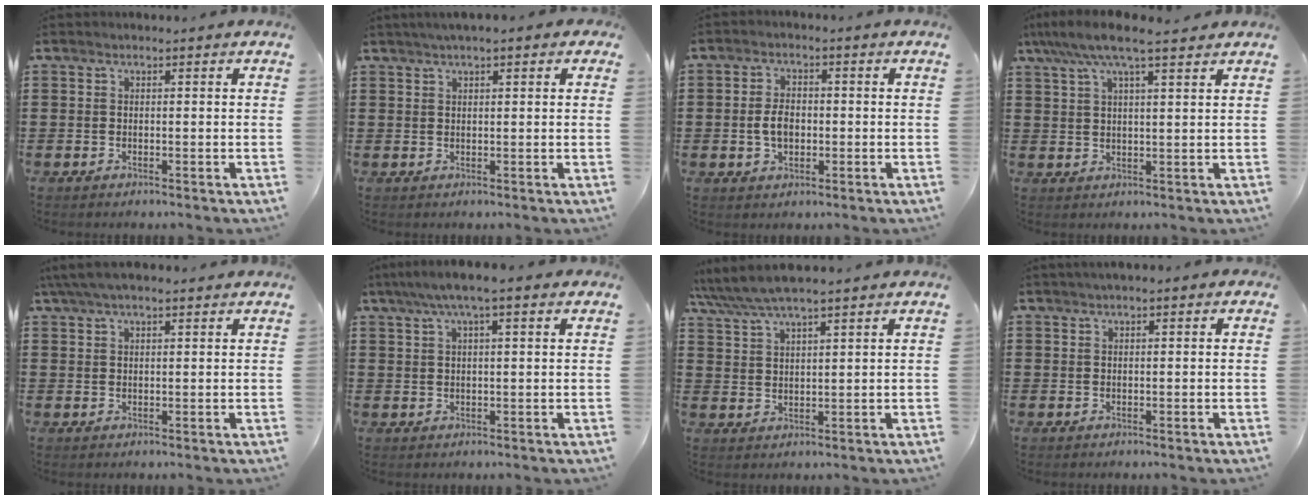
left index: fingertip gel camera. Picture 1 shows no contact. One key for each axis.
{"total": 1.8, "fx": 1.1, "fy": 0.4, "fz": 1.3, "tx": -0.028, "ty": 0.005, "tz": 0.018}
{"total": 4.1, "fx": -0.5, "fy": 2.5, "fz": 3.3, "tx": -0.062, "ty": 0.000, "tz": -0.012}
{"total": 6.8, "fx": 5.2, "fy": 1.0, "fz": 4.4, "tx": -0.098, "ty": -0.007, "tz": 0.092}
{"total": 3.7, "fx": 2.6, "fy": 1.0, "fz": 2.5, "tx": -0.053, "ty": 0.006, "tz": 0.049}
{"total": 4.8, "fx": 2.7, "fy": 0.7, "fz": 3.9, "tx": -0.079, "ty": 0.006, "tz": 0.047}
{"total": 5.2, "fx": 4.5, "fy": 0.7, "fz": 2.6, "tx": -0.061, "ty": -0.012, "tz": 0.080}
{"total": 1.0, "fx": 0.5, "fy": 0.3, "fz": 0.8, "tx": -0.017, "ty": 0.004, "tz": 0.009}